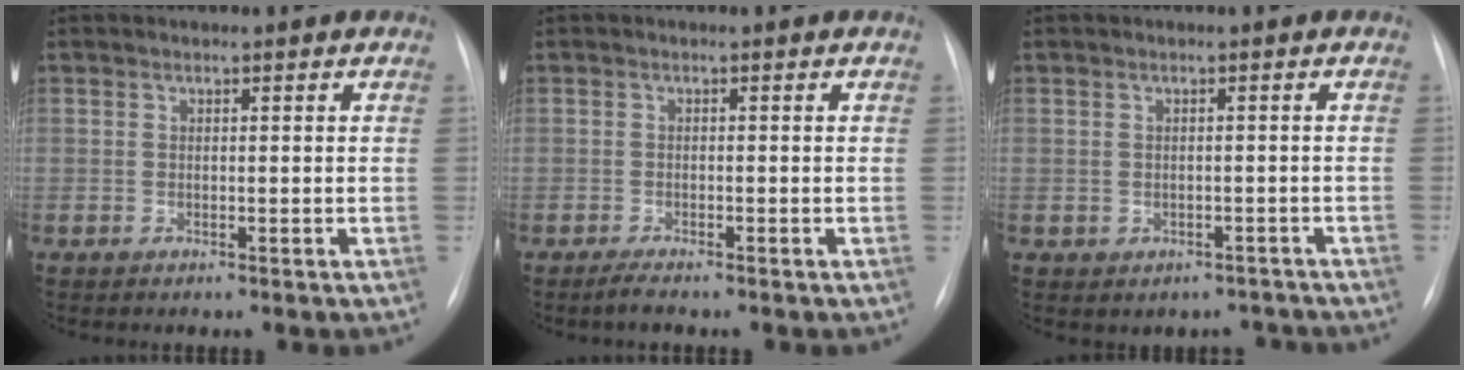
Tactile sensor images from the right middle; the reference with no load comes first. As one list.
[{"total": 1.3, "force": [-1.1, -0.2, 0.7], "torque": [-0.025, -0.006, -0.022]}, {"total": 3.2, "force": [-2.4, 2.1, 0.2], "torque": [0.001, 0.023, -0.026]}]